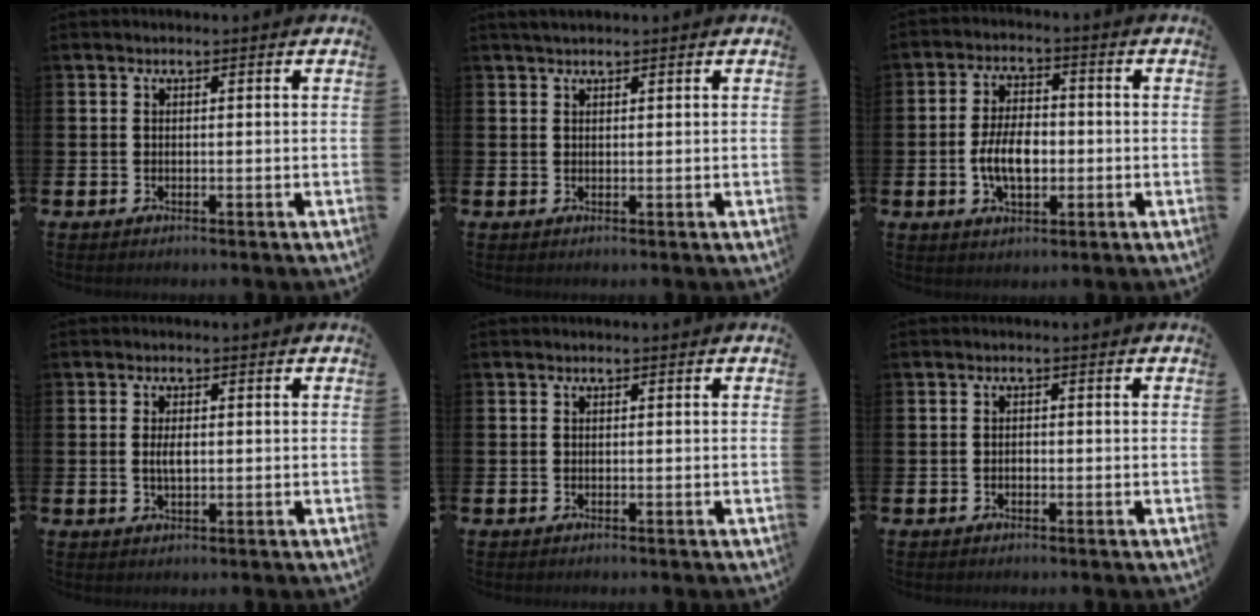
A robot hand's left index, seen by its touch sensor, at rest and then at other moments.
{"total": 1.4, "force": [1.3, 0.4, 0.5], "torque": [0.001, -0.001, 0.020]}
{"total": 6.3, "force": [-1.0, 3.6, 5.2], "torque": [-0.088, 0.004, -0.022]}
{"total": 2.4, "force": [0.2, 1.1, 2.1], "torque": [-0.031, -0.001, -0.001]}
{"total": 0.0}
{"total": 0.7, "force": [-0.3, 0.5, 0.3], "torque": [-0.013, 0.004, -0.007]}